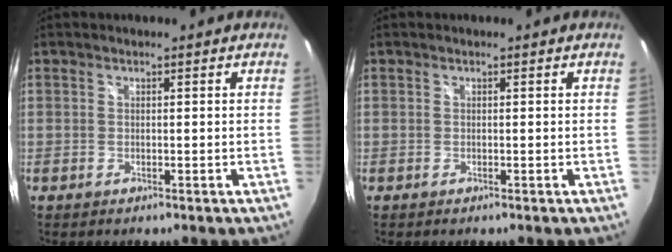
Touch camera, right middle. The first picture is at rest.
{"total": 0.0}